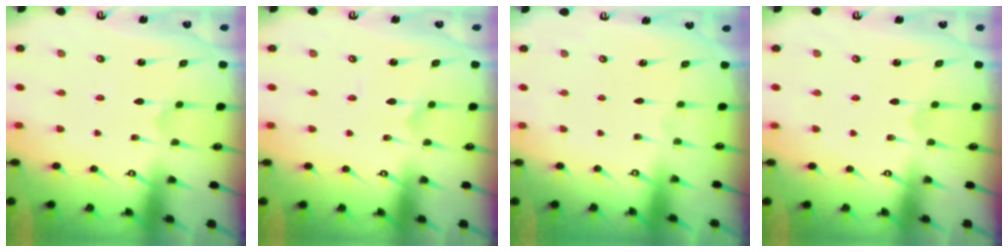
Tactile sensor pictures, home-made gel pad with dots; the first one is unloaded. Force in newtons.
{"total": 0.0}
{"total": 0.0}
{"total": 0.8, "press": 0.8, "slide": 0.0}